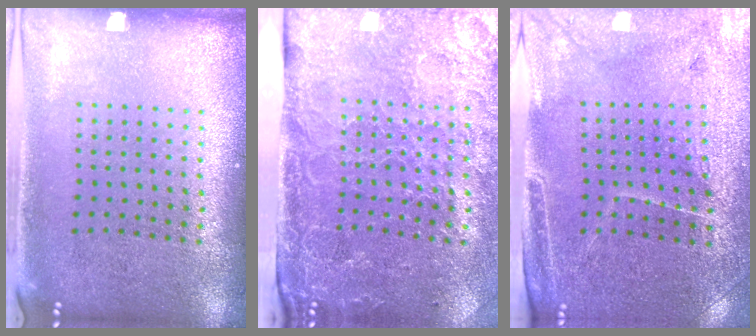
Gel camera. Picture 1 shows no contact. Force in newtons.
{"total": 4.4, "press": 3.6, "slide": 2.5}
{"total": 3.3, "press": 3.1, "slide": 1.0}